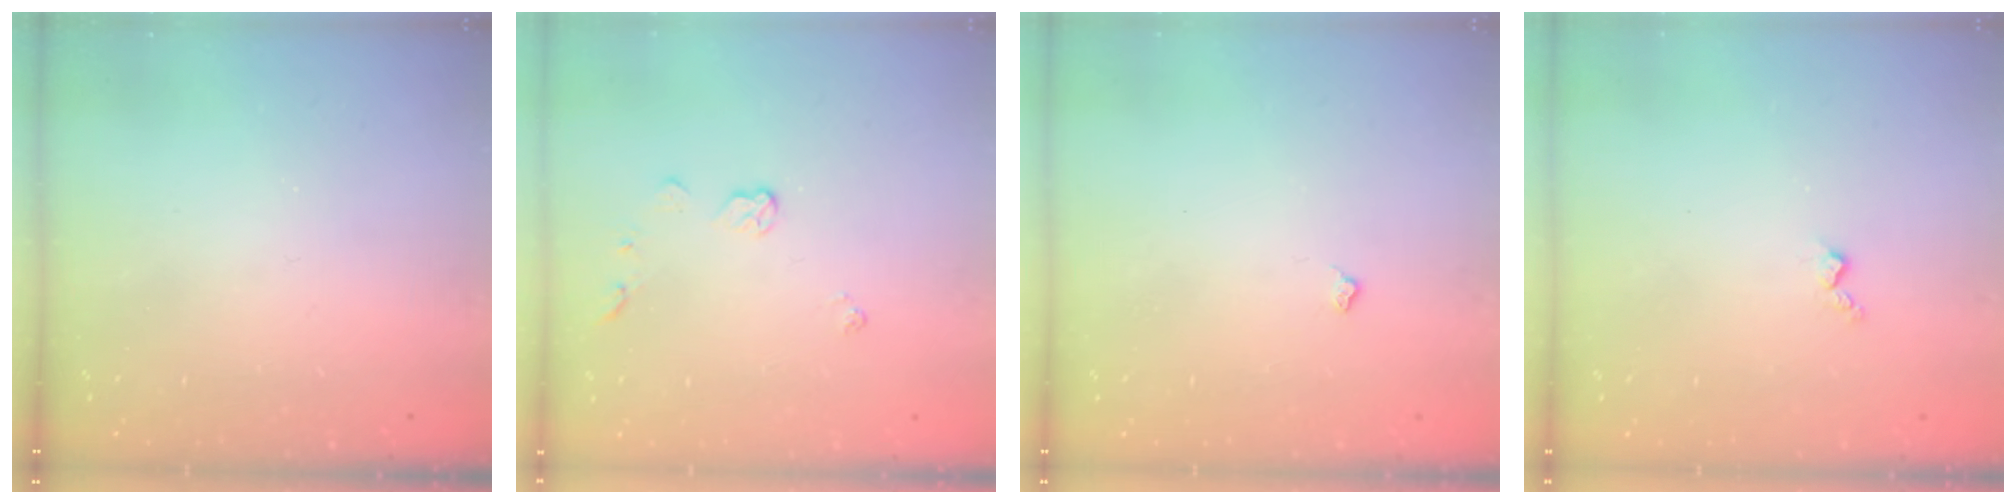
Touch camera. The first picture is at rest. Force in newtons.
{"total": 4.7, "press": 4.7, "slide": 0.6}
{"total": 2.4, "press": 2.4, "slide": 0.5}
{"total": 3.0, "press": 3.0, "slide": 0.6}